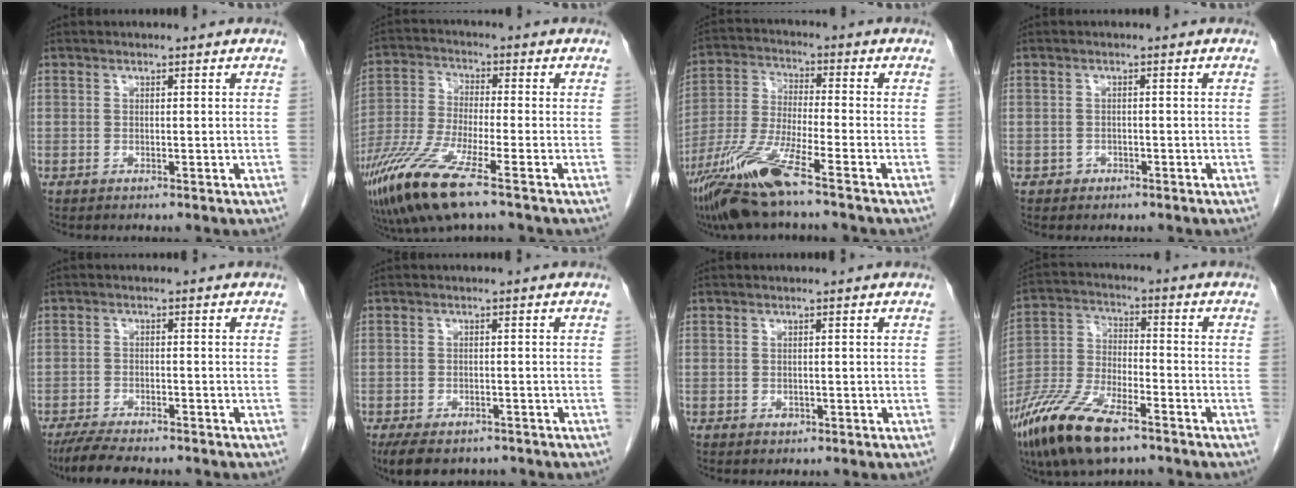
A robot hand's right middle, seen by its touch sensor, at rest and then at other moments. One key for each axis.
{"total": 12.1, "fx": -7.4, "fy": 0.9, "fz": 9.6, "tx": -0.213, "ty": -0.034, "tz": -0.143}
{"total": 11.8, "fx": -7.8, "fy": 0.1, "fz": 8.9, "tx": -0.190, "ty": -0.032, "tz": -0.152}
{"total": 1.1, "fx": -0.7, "fy": 0.9, "fz": 0.1, "tx": -0.006, "ty": 0.002, "tz": -0.011}
{"total": 8.4, "fx": -7.2, "fy": 1.5, "fz": 4.1, "tx": -0.070, "ty": -0.018, "tz": -0.114}
{"total": 8.3, "fx": -6.4, "fy": 3.8, "fz": 3.7, "tx": -0.061, "ty": -0.007, "tz": -0.092}
{"total": 0.8, "fx": -0.3, "fy": 0.6, "fz": 0.4, "tx": -0.006, "ty": 0.001, "tz": -0.002}
{"total": 14.4, "fx": -9.6, "fy": 4.4, "fz": 9.8, "tx": -0.209, "ty": -0.022, "tz": -0.181}